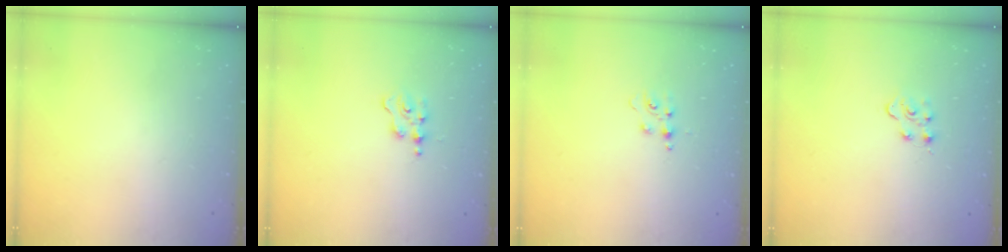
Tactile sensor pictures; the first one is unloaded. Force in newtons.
{"total": 2.5, "press": 2.5, "slide": 0.3}
{"total": 4.8, "press": 4.7, "slide": 1.1}
{"total": 4.6, "press": 4.6, "slide": 0.4}